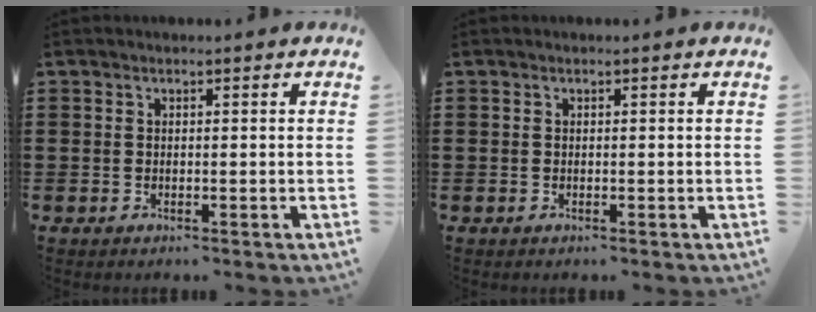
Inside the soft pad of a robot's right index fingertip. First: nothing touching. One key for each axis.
{"total": 0.0}